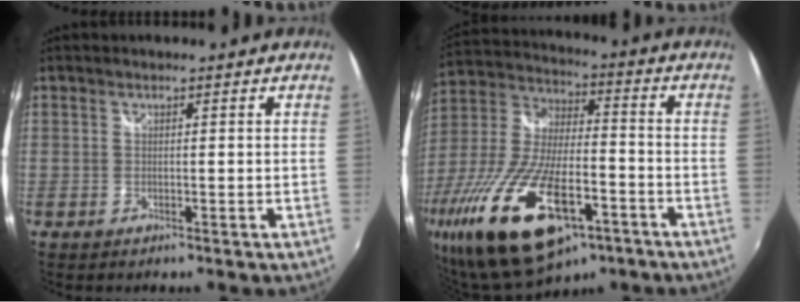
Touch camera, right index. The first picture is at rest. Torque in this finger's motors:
{"motor_torque": [2.01, -0.13, 1.05, 0.21]}